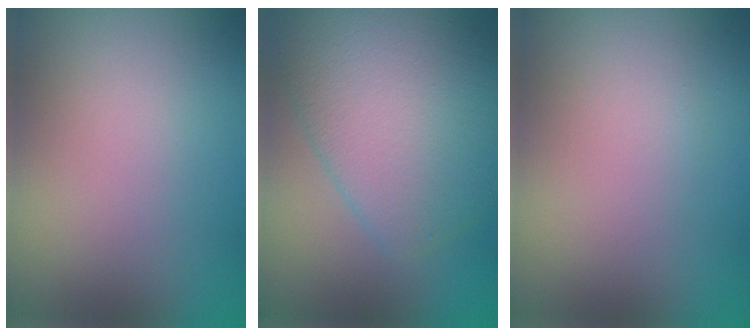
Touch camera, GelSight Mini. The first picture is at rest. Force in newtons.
{"total": 7.5, "press": 7.5, "slide": 0.3}
{"total": 0.0}